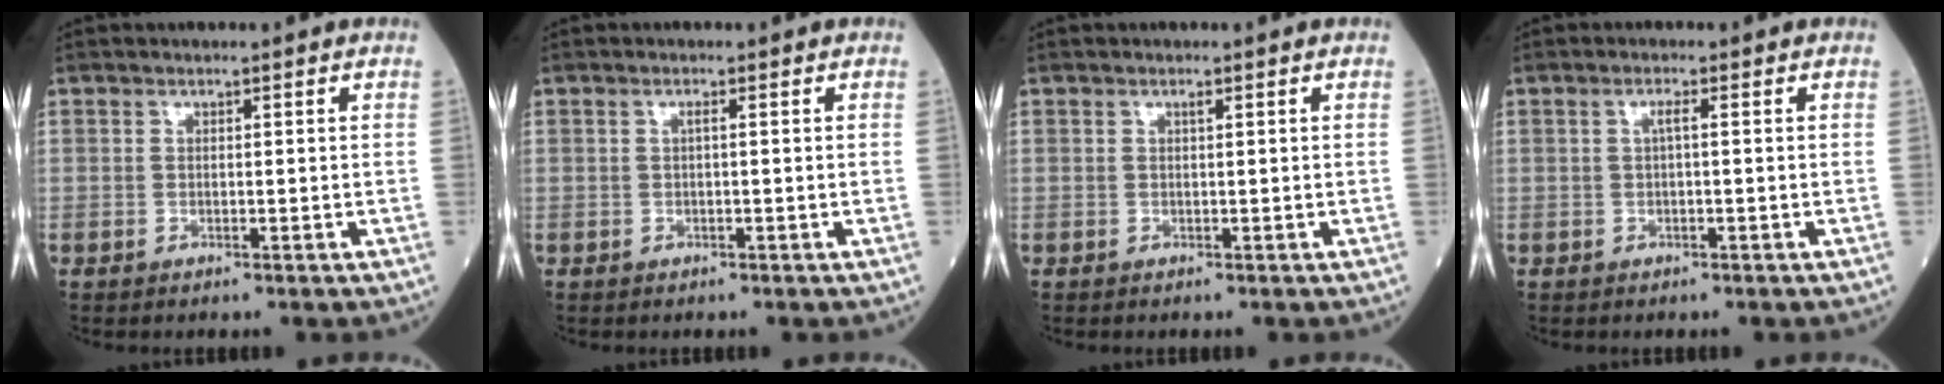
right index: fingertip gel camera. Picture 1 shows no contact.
{"total": 1.0, "force": [0.2, 0.3, 0.9], "torque": [-0.025, 0.001, 0.003]}
{"total": 0.7, "force": [0.2, 0.3, 0.6], "torque": [-0.016, 0.002, 0.003]}
{"total": 1.6, "force": [0.3, 0.4, 1.6], "torque": [-0.037, 0.003, 0.006]}